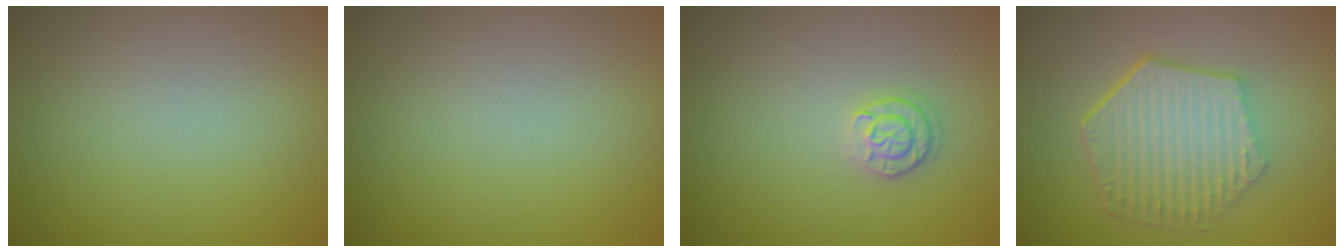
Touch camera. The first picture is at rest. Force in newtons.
{"total": 0.0}
{"total": 1.7, "press": 1.6, "slide": 0.4}
{"total": 6.1, "press": 4.7, "slide": 4.0}